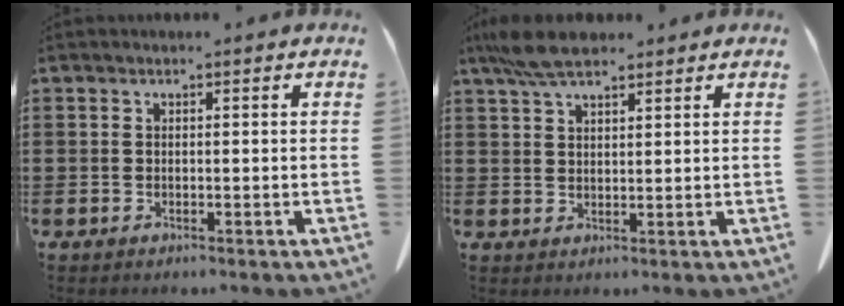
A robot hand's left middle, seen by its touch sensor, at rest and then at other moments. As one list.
[{"total": 6.1, "force": [4.7, 1.7, 3.5], "torque": [-0.080, -0.002, 0.088]}]